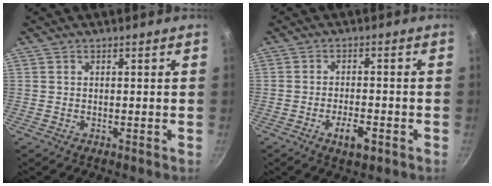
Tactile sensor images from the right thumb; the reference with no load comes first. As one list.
[{"total": 5.1, "force": [-2.4, 2.0, 4.0], "torque": [-0.059, 0.014, -0.039]}]